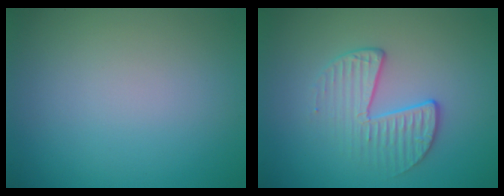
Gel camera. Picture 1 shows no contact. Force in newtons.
{"total": 2.8, "press": 2.0, "slide": 1.9}